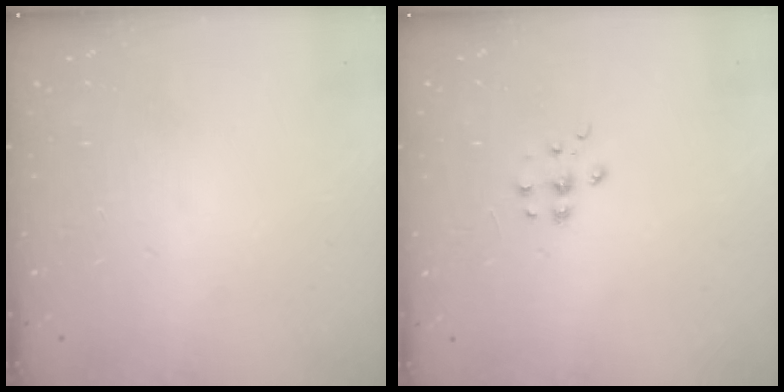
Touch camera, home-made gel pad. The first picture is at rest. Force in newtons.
{"total": 6.2, "press": 6.1, "slide": 0.8}